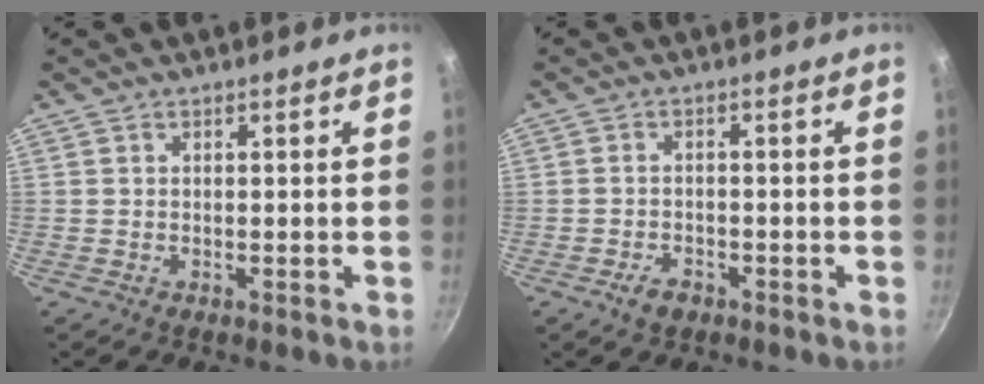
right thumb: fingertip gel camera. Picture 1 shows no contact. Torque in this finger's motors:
{"motor_torque": [-0.29, 0.04, -0.11, 0.05, 0.01]}